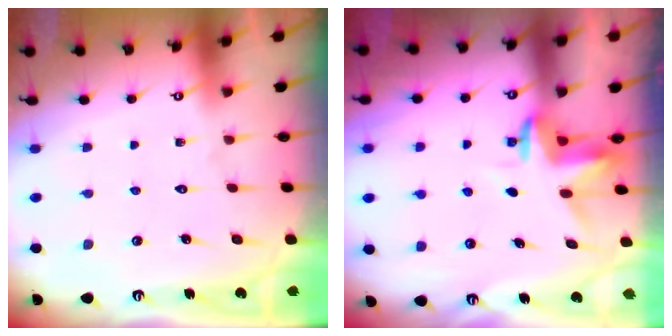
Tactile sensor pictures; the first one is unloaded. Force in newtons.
{"total": 3.6, "press": 3.6, "slide": 0.2}